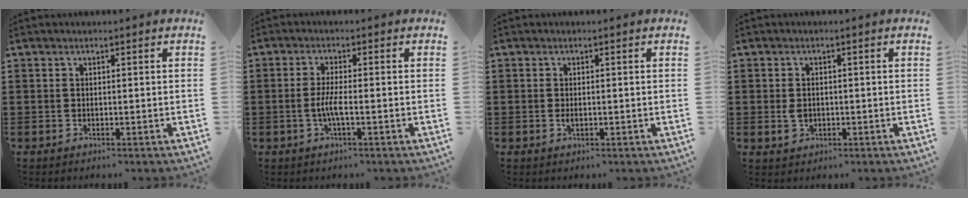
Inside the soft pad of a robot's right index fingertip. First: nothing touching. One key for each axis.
{"total": 3.6, "fx": -1.0, "fy": 0.3, "fz": 3.4, "tx": -0.075, "ty": -0.007, "tz": -0.024}
{"total": 1.1, "fx": -0.2, "fy": 0.4, "fz": 1.1, "tx": -0.022, "ty": -0.004, "tz": -0.002}
{"total": 2.1, "fx": 0.0, "fy": 1.8, "fz": 1.2, "tx": -0.027, "ty": 0.004, "tz": -0.001}